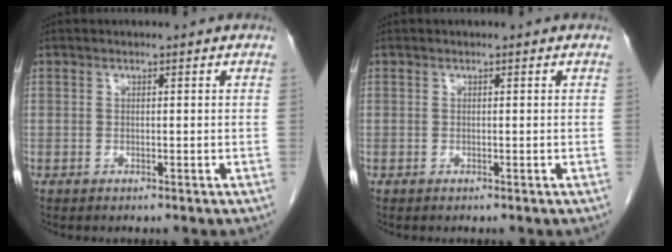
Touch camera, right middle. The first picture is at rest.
{"total": 0.0}